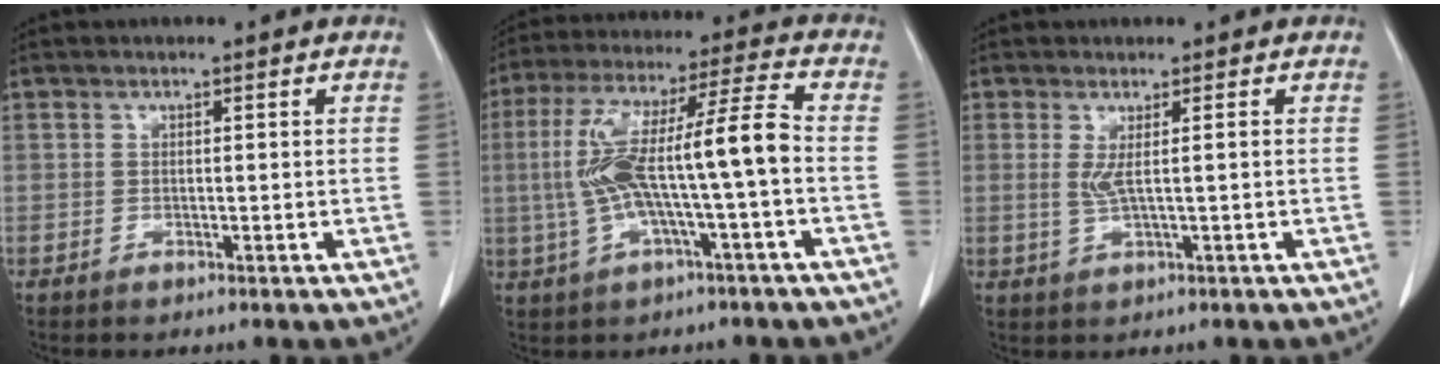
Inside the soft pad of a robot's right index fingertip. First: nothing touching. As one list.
[{"total": 13.6, "force": [-1.3, 1.0, 13.5], "torque": [-0.258, 0.037, -0.021]}, {"total": 2.3, "force": [0.5, -0.3, 2.3], "torque": [-0.051, -0.002, 0.015]}]